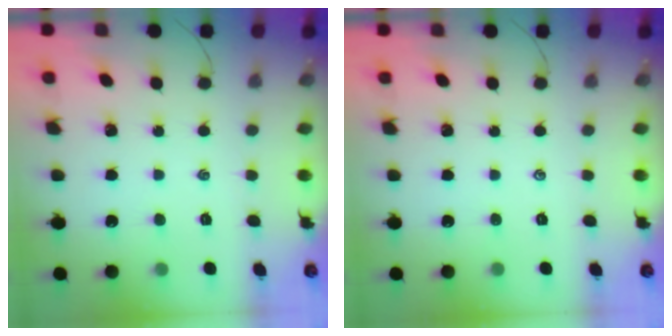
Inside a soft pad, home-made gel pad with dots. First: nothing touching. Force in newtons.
{"total": 0.0}